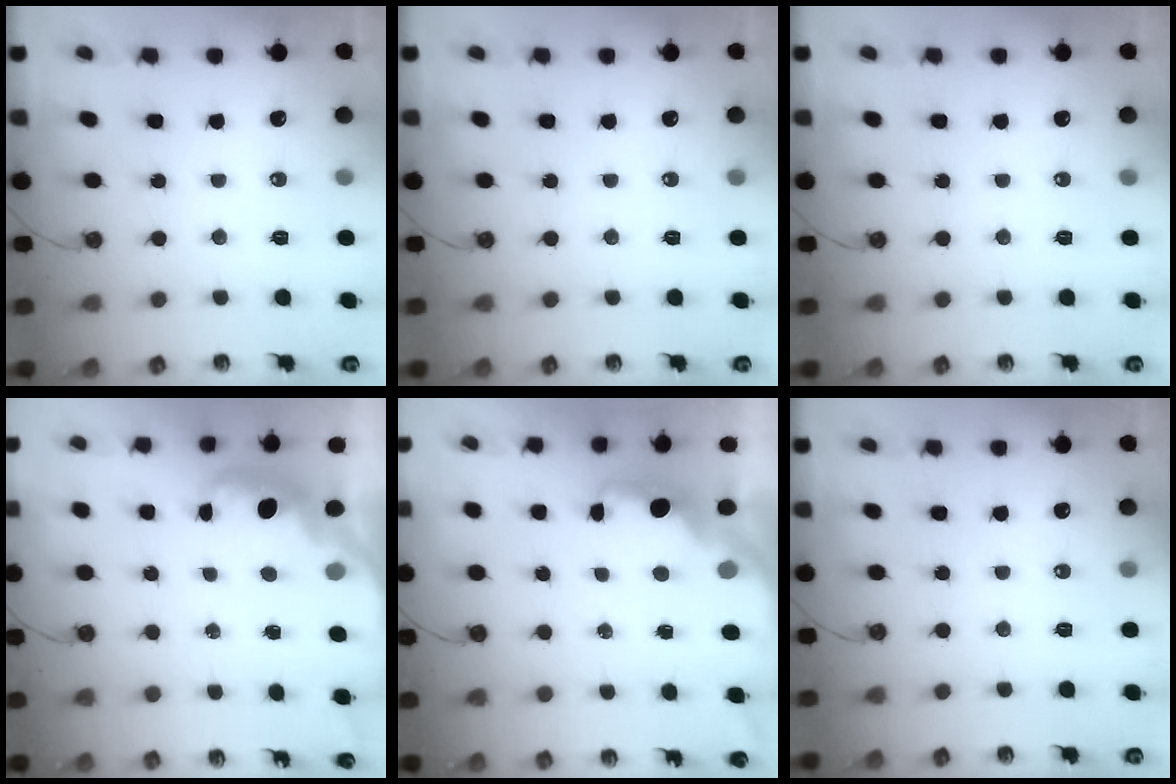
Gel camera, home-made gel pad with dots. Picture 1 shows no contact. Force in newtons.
{"total": 0.0}
{"total": 0.0}
{"total": 2.7, "press": 2.6, "slide": 0.6}
{"total": 2.1, "press": 1.9, "slide": 0.8}
{"total": 0.0}